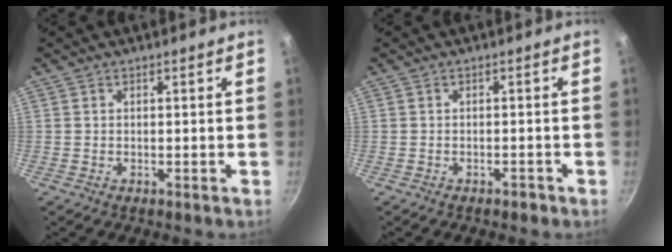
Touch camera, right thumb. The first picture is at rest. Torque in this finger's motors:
{"motor_torque": [-0.39, 0.11, -0.61, 0.09, 0.10]}